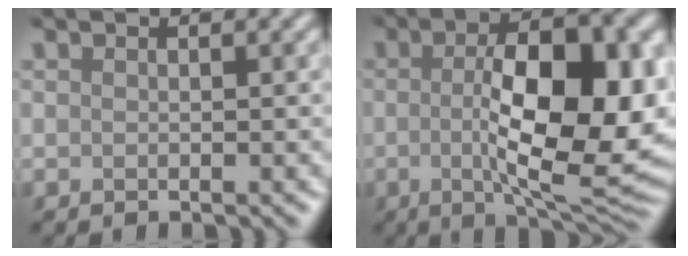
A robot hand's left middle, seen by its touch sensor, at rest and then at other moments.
{"total": 12.6, "force": [-0.1, 4.6, 11.7], "torque": [-0.171, -0.003, -0.002]}